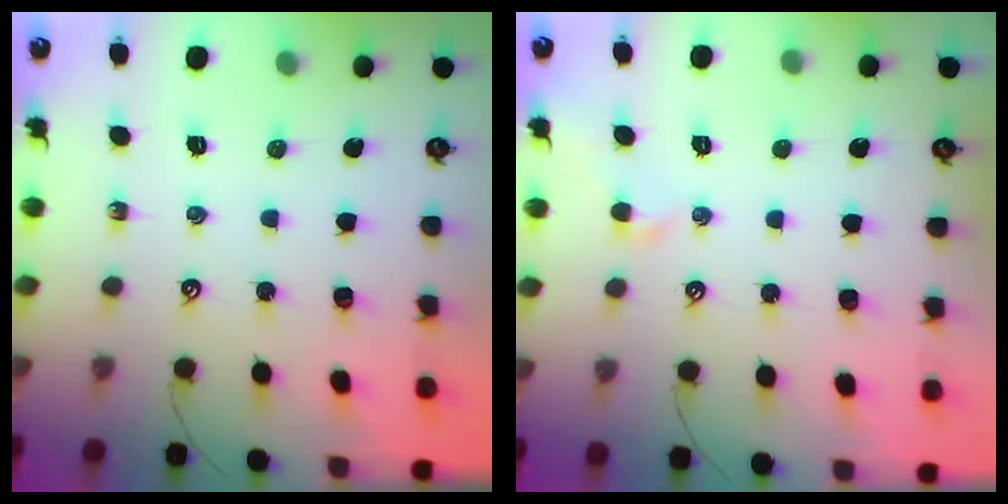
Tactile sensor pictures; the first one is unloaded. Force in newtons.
{"total": 0.5, "press": 0.2, "slide": 0.5}